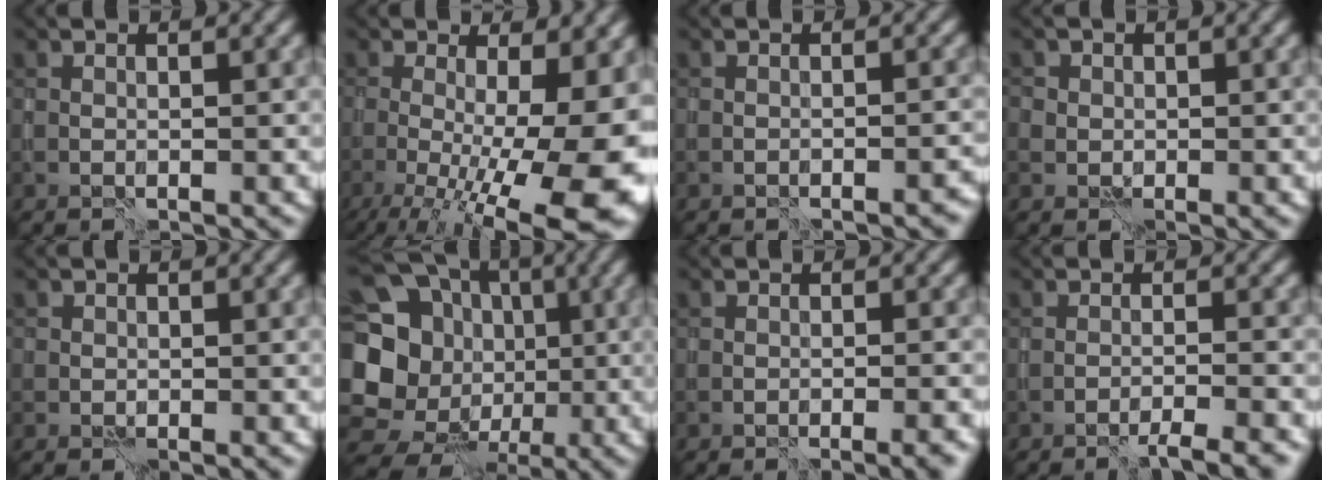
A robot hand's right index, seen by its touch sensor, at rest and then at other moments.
{"total": 15.2, "force": [-3.3, 5.3, 13.9], "torque": [-0.179, -0.026, -0.034]}
{"total": 1.5, "force": [-1.0, 0.3, 1.0], "torque": [-0.016, -0.011, -0.015]}
{"total": 1.7, "force": [0.3, 1.6, 0.3], "torque": [-0.011, 0.000, 0.005]}
{"total": 0.9, "force": [0.1, 0.9, 0.2], "torque": [-0.004, 0.000, 0.002]}
{"total": 19.1, "force": [-1.4, 17.6, 7.2], "torque": [-0.166, 0.014, -0.048]}
{"total": 2.4, "force": [-1.1, 0.6, 2.0], "torque": [-0.013, -0.007, -0.013]}
{"total": 2.9, "force": [-2.3, 0.2, 1.8], "torque": [-0.012, 0.003, -0.048]}